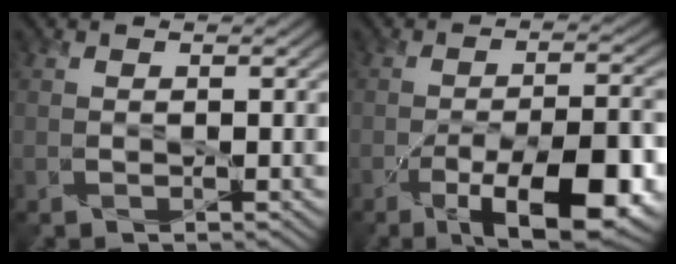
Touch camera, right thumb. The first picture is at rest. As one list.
[{"total": 12.1, "force": [-5.5, 4.1, 10.0], "torque": [-0.143, -0.001, -0.084]}]